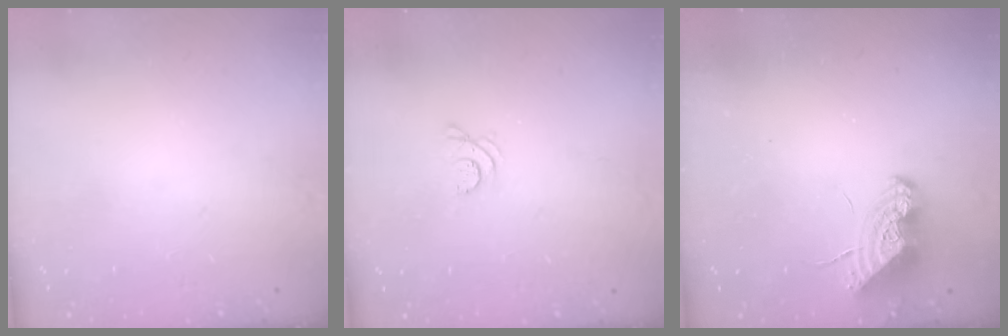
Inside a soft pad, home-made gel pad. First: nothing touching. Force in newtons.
{"total": 3.5, "press": 3.4, "slide": 0.7}
{"total": 8.5, "press": 8.3, "slide": 1.5}